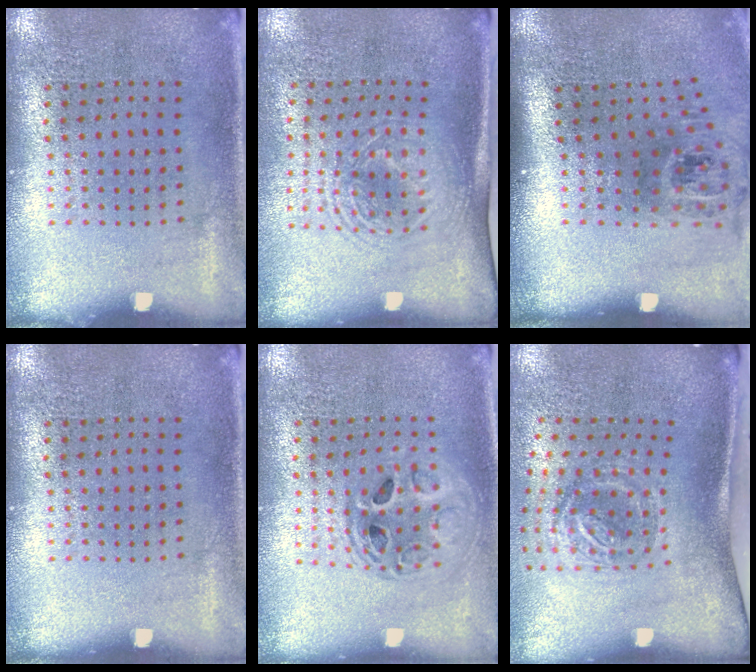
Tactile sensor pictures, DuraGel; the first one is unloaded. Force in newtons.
{"total": 1.7, "press": 1.3, "slide": 1.0}
{"total": 1.8, "press": 1.3, "slide": 1.3}
{"total": 0.0}
{"total": 1.4, "press": 1.2, "slide": 0.7}
{"total": 1.9, "press": 1.2, "slide": 1.6}